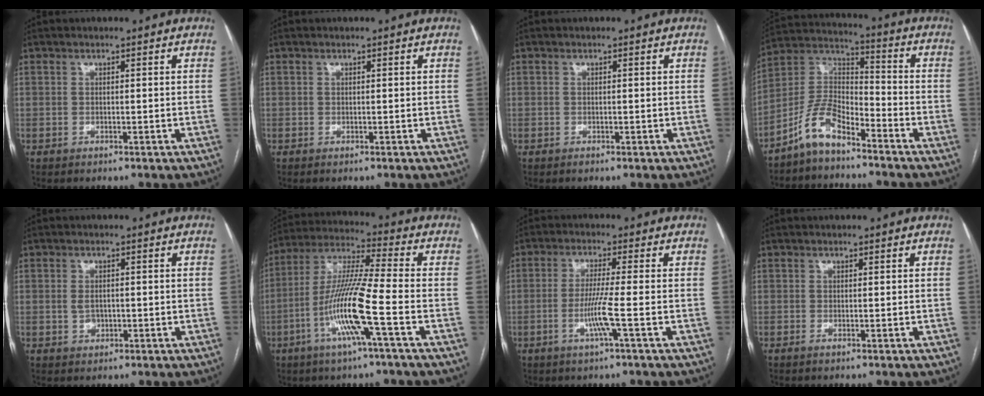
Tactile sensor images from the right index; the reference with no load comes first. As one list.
[{"total": 0.0}, {"total": 0.0}, {"total": 9.0, "force": [-6.7, 3.2, 5.1], "torque": [-0.112, 0.023, -0.136]}, {"total": 2.0, "force": [-0.3, 1.3, 1.4], "torque": [-0.027, 0.002, -0.002]}, {"total": 13.0, "force": [-4.6, -0.5, 12.1], "torque": [-0.243, -0.001, -0.094]}, {"total": 3.6, "force": [-1.2, -1.2, 3.1], "torque": [-0.064, -0.006, -0.024]}, {"total": 0.0}]